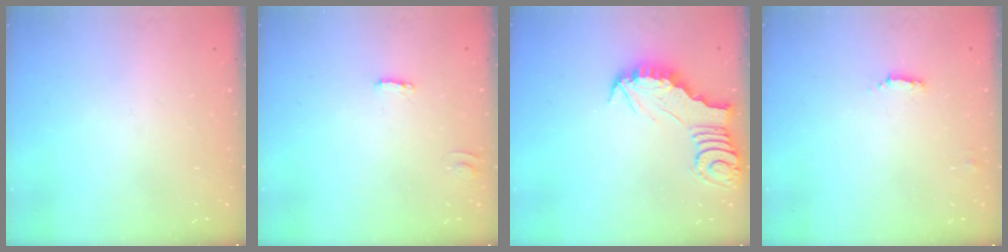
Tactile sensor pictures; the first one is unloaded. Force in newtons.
{"total": 2.0, "press": 2.0, "slide": 0.1}
{"total": 3.0, "press": 3.0, "slide": 0.3}
{"total": 1.4, "press": 1.4, "slide": 0.4}